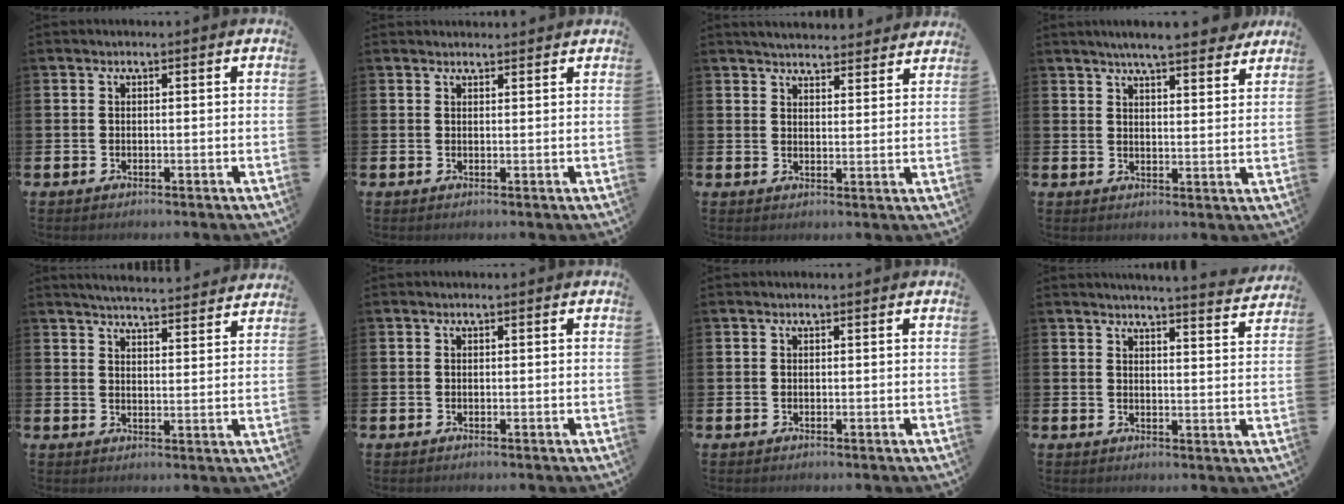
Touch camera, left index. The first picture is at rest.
{"total": 1.3, "force": [1.2, 0.2, 0.0], "torque": [0.006, -0.003, 0.021]}
{"total": 4.2, "force": [4.2, 0.5, 0.2], "torque": [-0.011, -0.026, 0.075]}
{"total": 6.2, "force": [5.9, 0.3, 2.0], "torque": [-0.043, -0.030, 0.103]}
{"total": 4.9, "force": [4.8, -0.1, 0.4], "torque": [-0.017, -0.038, 0.085]}
{"total": 0.0}
{"total": 0.0}
{"total": 4.4, "force": [4.3, -0.5, 0.5], "torque": [-0.008, -0.034, 0.073]}